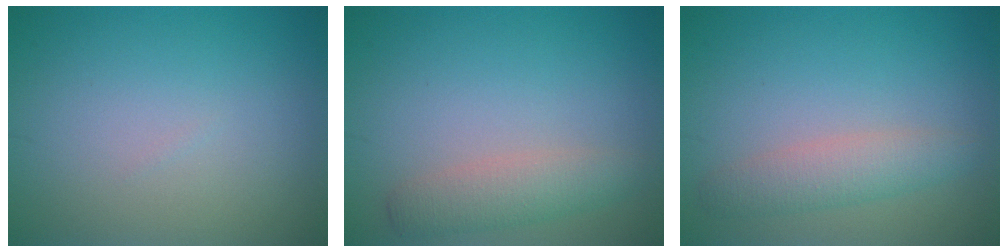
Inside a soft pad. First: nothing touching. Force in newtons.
{"total": 2.7, "press": 2.7, "slide": 0.1}
{"total": 2.8, "press": 2.8, "slide": 0.1}